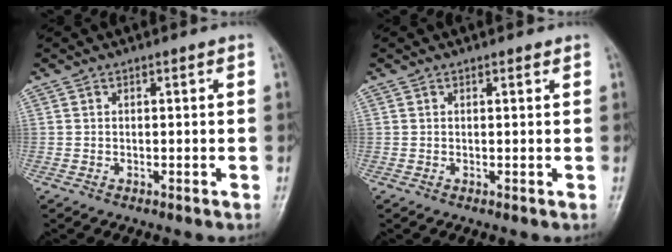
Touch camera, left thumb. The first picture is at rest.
{"total": 0.7, "force": [0.5, 0.2, 0.3], "torque": [-0.008, -0.003, 0.007]}